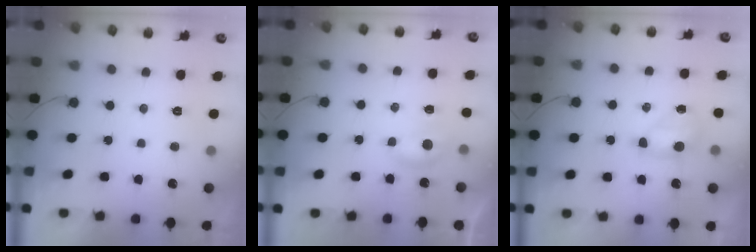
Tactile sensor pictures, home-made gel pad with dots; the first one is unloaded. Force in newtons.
{"total": 4.7, "press": 4.6, "slide": 0.6}
{"total": 7.0, "press": 6.9, "slide": 1.1}